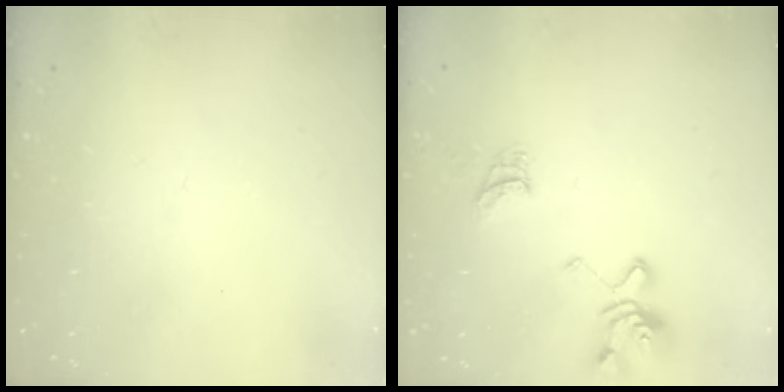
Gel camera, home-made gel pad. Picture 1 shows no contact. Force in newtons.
{"total": 8.6, "press": 8.4, "slide": 1.5}